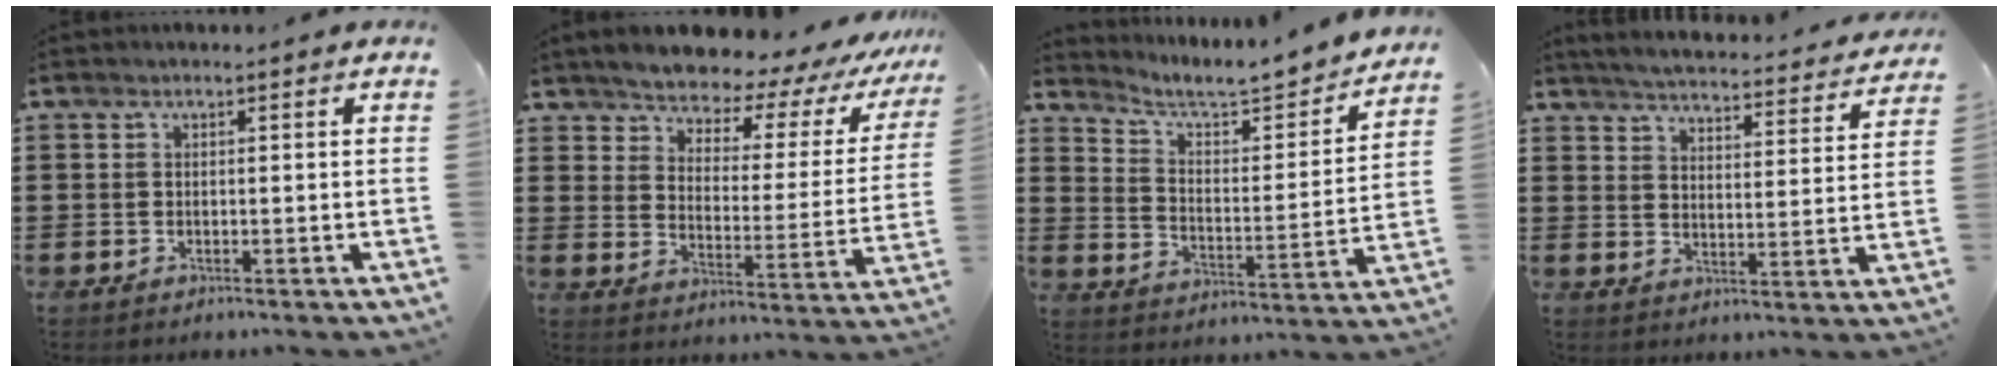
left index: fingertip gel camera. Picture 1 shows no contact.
{"total": 4.8, "force": [4.6, 0.9, 0.9], "torque": [-0.050, -0.044, 0.071]}
{"total": 4.6, "force": [4.3, 0.7, 1.5], "torque": [-0.055, -0.037, 0.064]}
{"total": 4.0, "force": [3.9, -0.6, 0.7], "torque": [-0.035, -0.036, 0.061]}